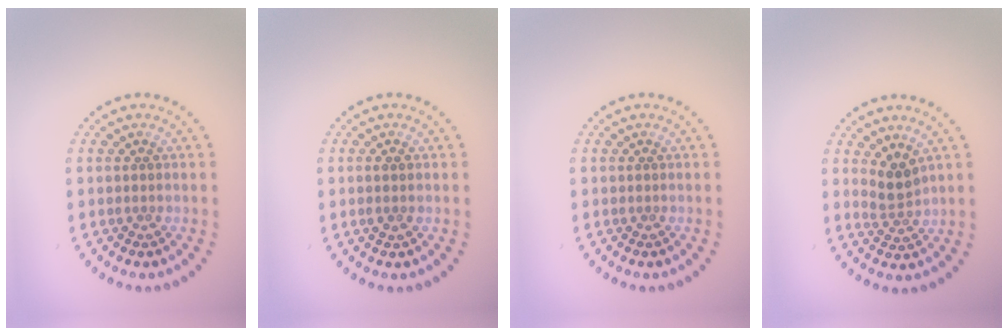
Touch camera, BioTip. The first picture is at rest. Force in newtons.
{"total": 1.0, "press": 0.9, "slide": 0.3}
{"total": 0.0}
{"total": 2.1, "press": 1.6, "slide": 1.4}